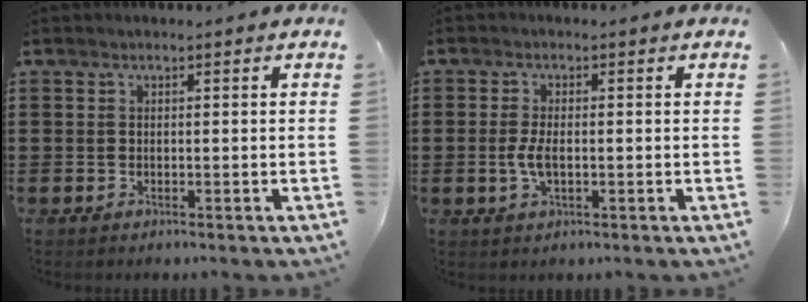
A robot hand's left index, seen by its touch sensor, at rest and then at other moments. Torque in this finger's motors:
{"motor_torque": [0.69, 0.49, 0.42, 0.10]}